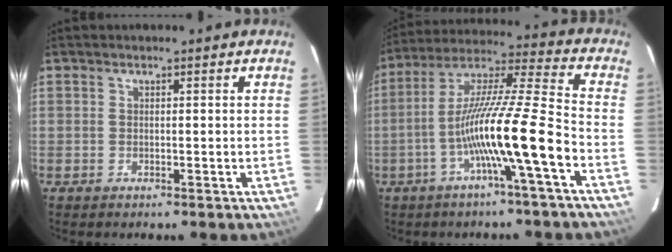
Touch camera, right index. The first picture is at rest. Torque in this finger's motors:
{"motor_torque": [1.26, -0.88, 1.05, 0.21]}